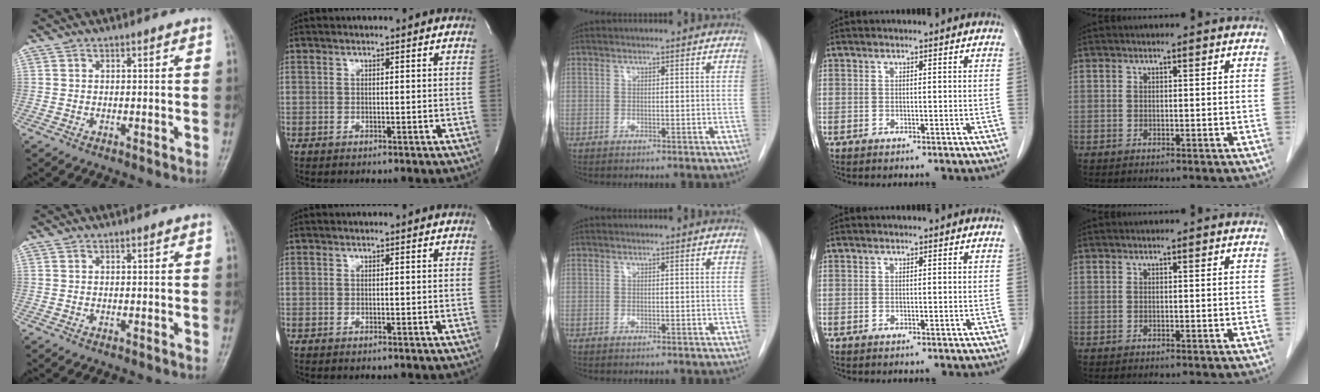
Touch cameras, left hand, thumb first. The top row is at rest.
{}